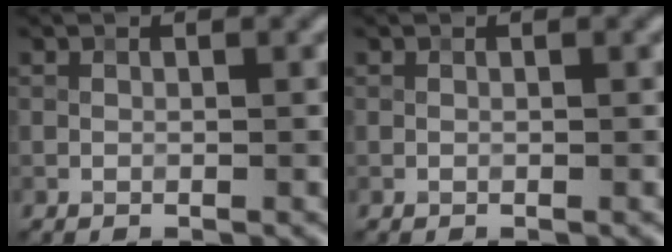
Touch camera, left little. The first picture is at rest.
{"total": 0.0}